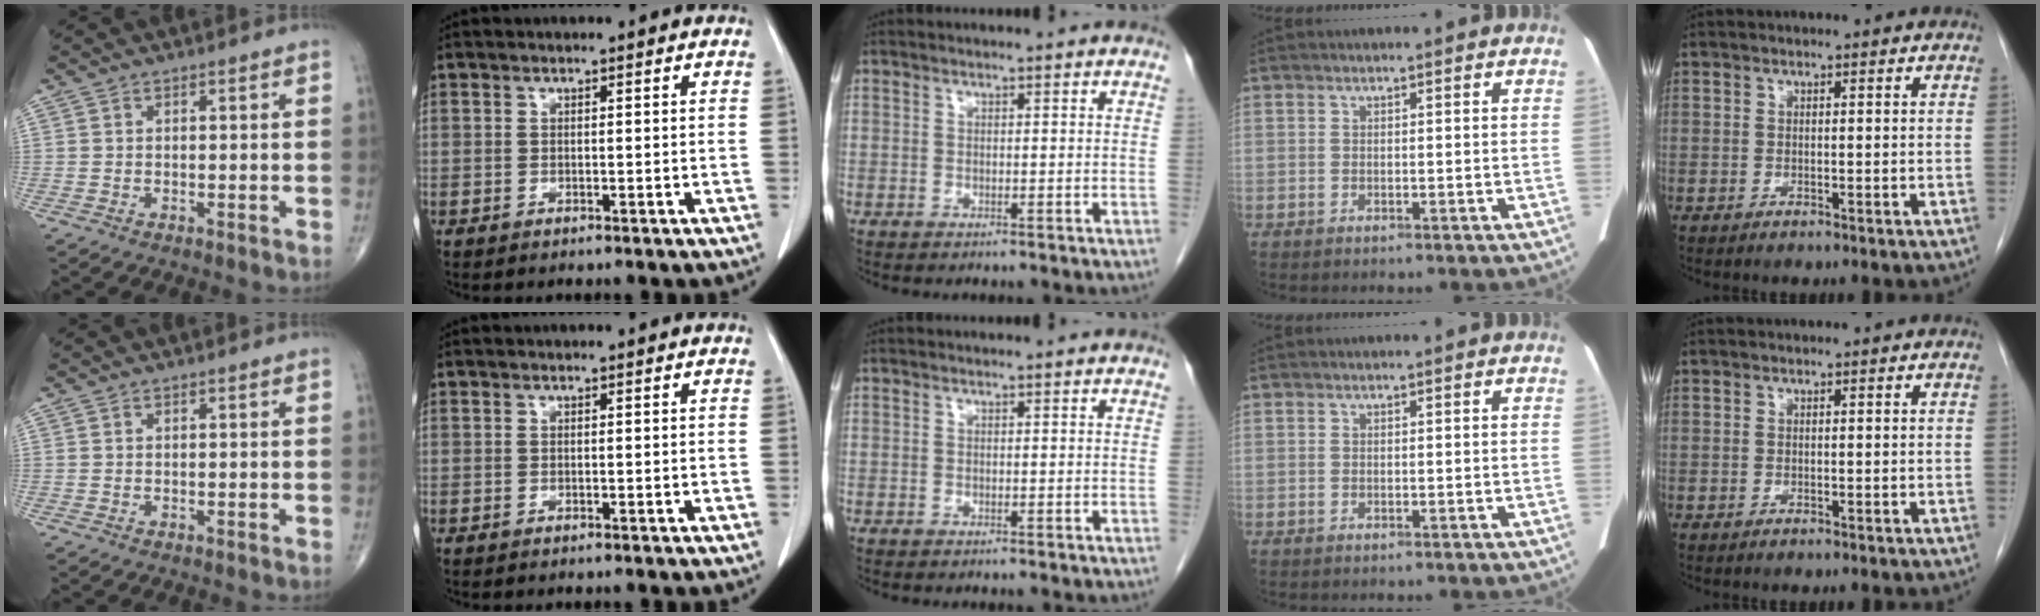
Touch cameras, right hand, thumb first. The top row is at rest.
{}